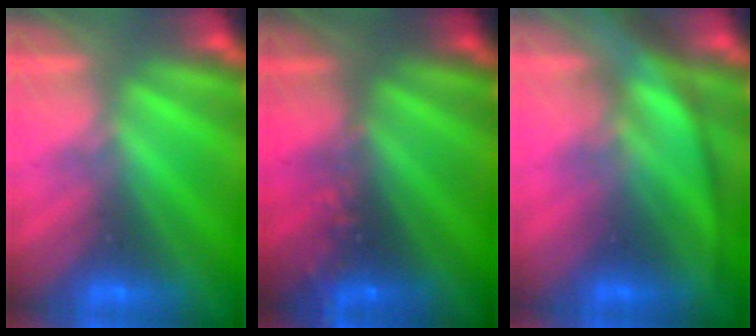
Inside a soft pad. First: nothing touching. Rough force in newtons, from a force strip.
{"total": 2.4}
{"total": 3.1}